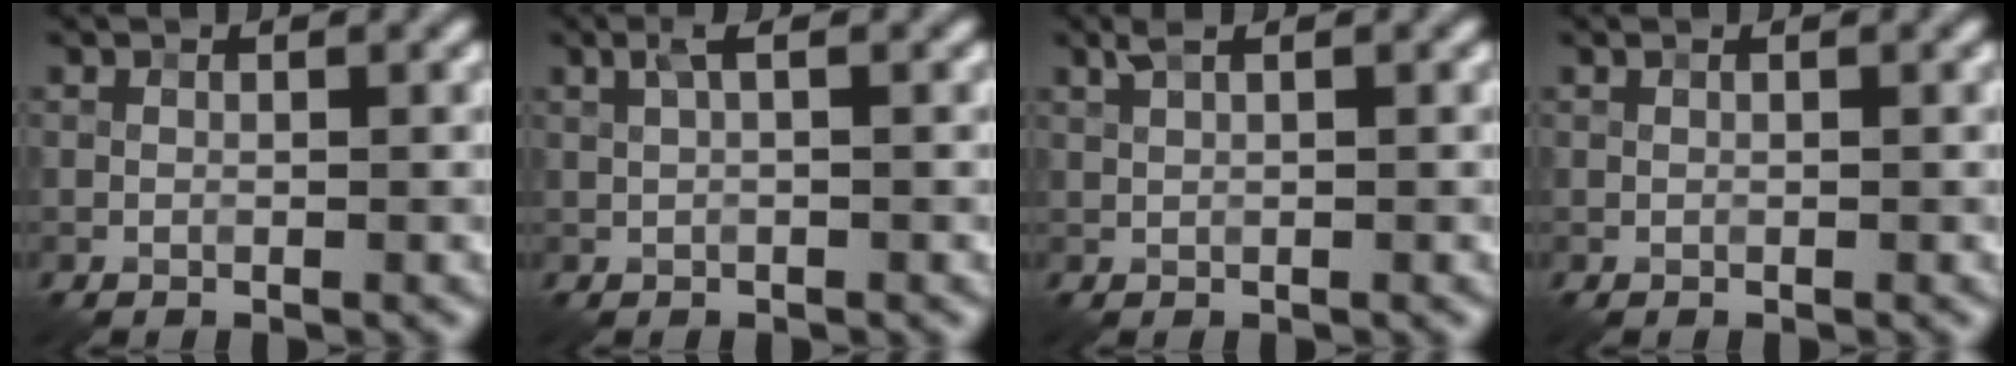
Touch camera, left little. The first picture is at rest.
{"total": 1.3, "force": [0.5, 0.0, 1.2], "torque": [-0.027, 0.006, 0.007]}
{"total": 1.1, "force": [0.7, 0.1, 0.9], "torque": [-0.022, 0.007, 0.011]}
{"total": 0.0}